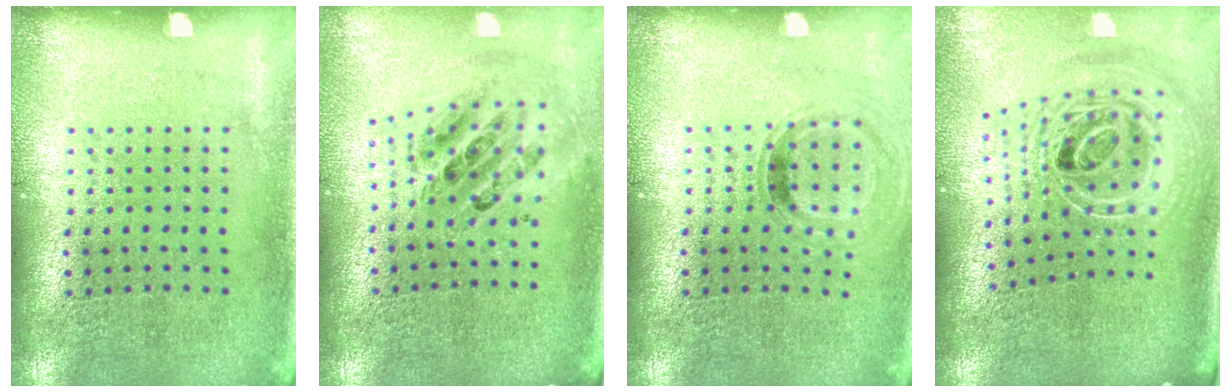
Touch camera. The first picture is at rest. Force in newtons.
{"total": 0.9, "press": 0.9, "slide": 0.2}
{"total": 0.8, "press": 0.8, "slide": 0.2}
{"total": 2.7, "press": 1.8, "slide": 2.0}